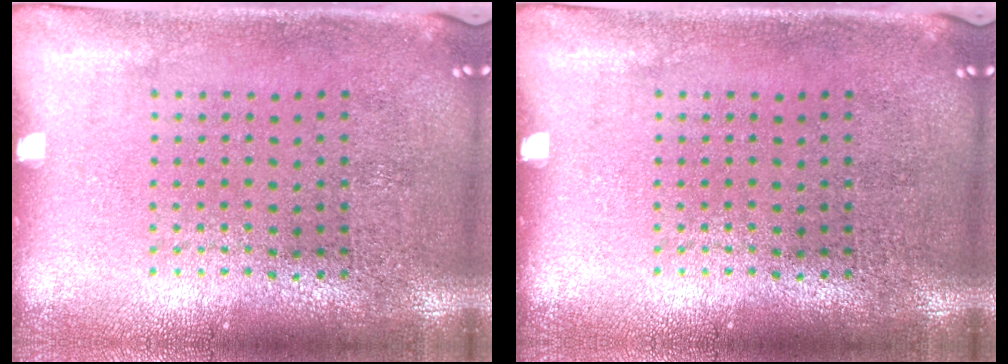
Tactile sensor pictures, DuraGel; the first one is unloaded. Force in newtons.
{"total": 0.0}